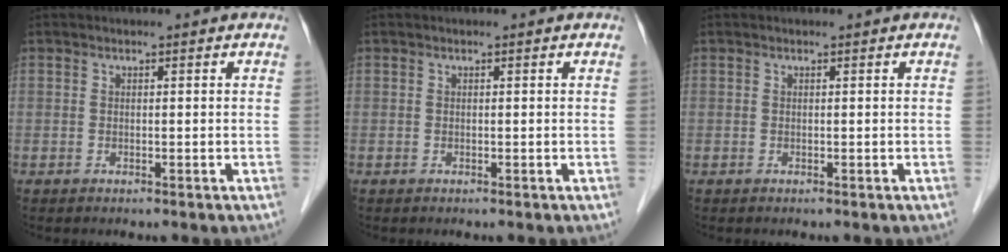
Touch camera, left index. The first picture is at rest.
{"total": 0.0}
{"total": 0.0}